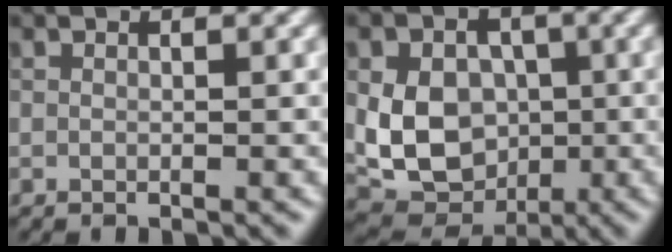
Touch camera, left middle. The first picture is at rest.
{"total": 8.2, "force": [-0.2, 6.4, 5.0], "torque": [-0.079, -0.009, -0.004]}